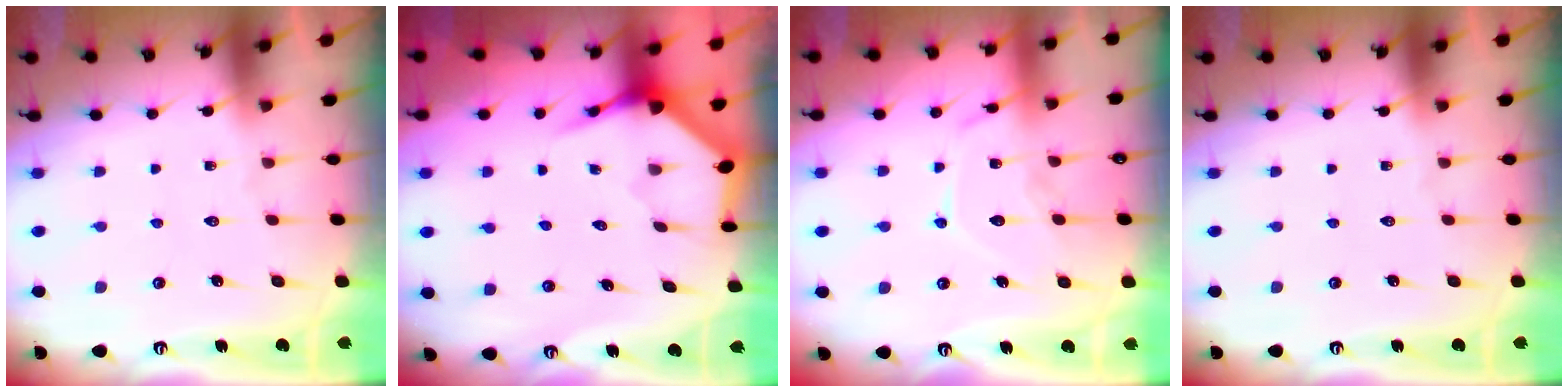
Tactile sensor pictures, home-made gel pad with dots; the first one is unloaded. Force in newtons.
{"total": 4.0, "press": 3.9, "slide": 0.5}
{"total": 12.0, "press": 12.0, "slide": 0.9}
{"total": 0.0}